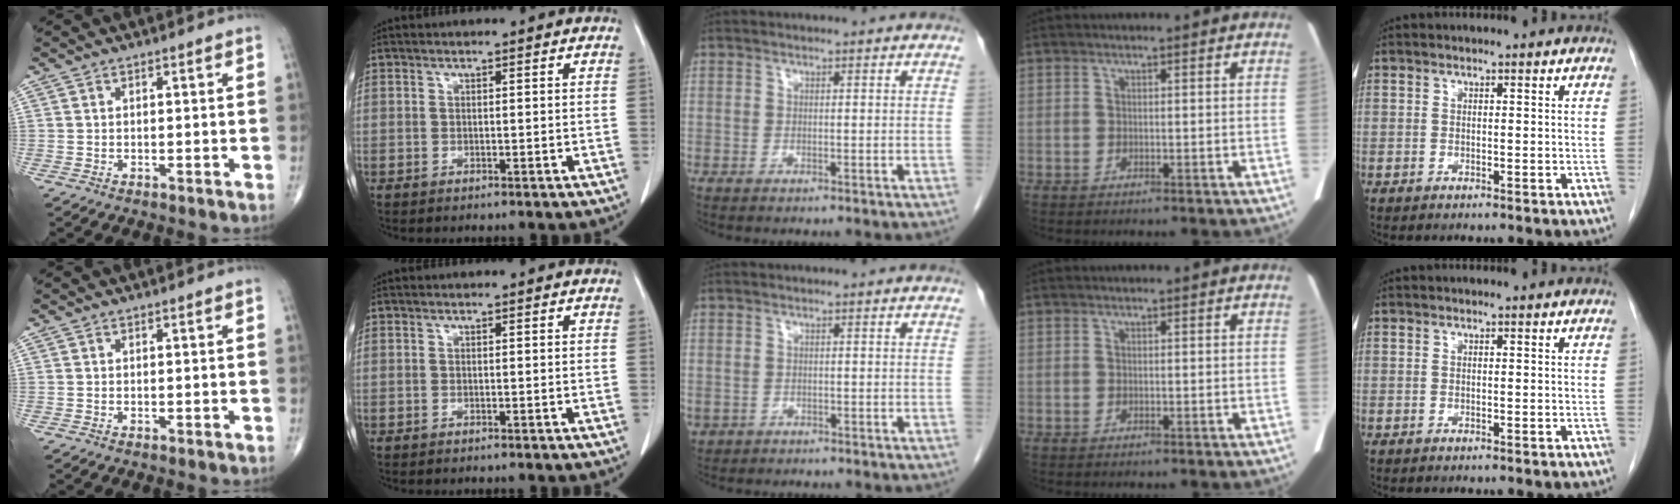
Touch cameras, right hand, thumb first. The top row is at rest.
{"middle": {"total": 1.7, "force": [-0.8, 1.5, 0.3], "torque": [-0.008, 0.002, -0.009]}}